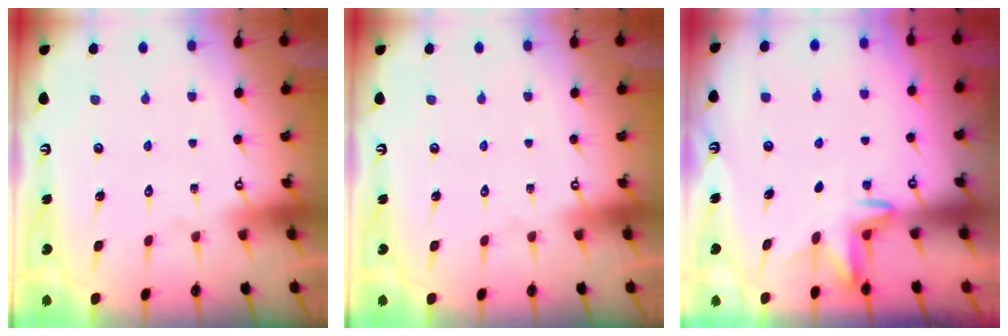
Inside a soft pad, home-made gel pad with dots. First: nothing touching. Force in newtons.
{"total": 0.0}
{"total": 2.6, "press": 2.6, "slide": 0.4}